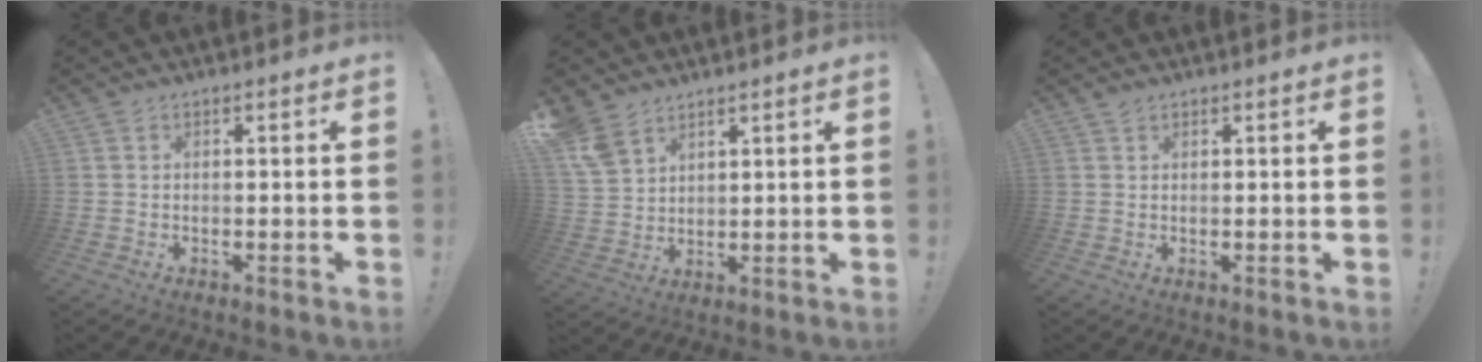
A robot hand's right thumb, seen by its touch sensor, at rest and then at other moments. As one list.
[{"total": 7.8, "force": [5.8, 4.2, 3.0], "torque": [-0.065, -0.029, 0.119]}, {"total": 1.1, "force": [1.0, 0.5, 0.3], "torque": [-0.001, -0.002, 0.018]}]